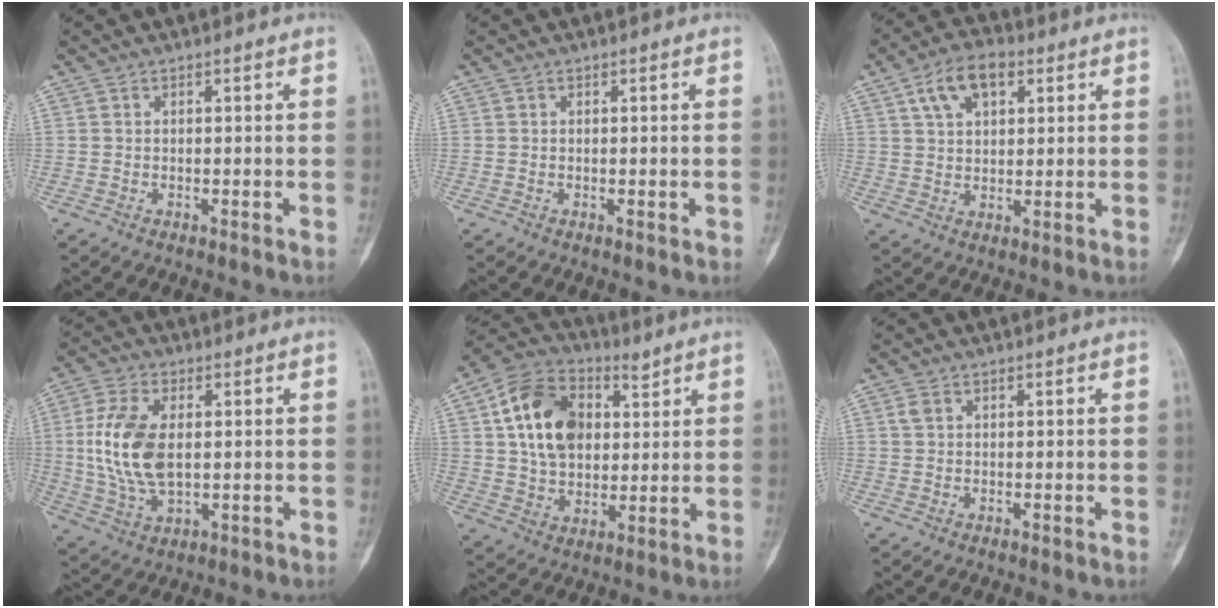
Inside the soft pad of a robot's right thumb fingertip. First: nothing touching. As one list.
[{"total": 0.6, "force": [-0.1, 0.2, 0.5], "torque": [-0.004, -0.001, 0.000]}, {"total": 8.9, "force": [3.9, 5.1, 6.2], "torque": [-0.095, 0.006, 0.065]}, {"total": 12.8, "force": [0.8, 7.1, 10.6], "torque": [-0.220, -0.002, 0.019]}, {"total": 15.6, "force": [4.9, 10.7, 10.1], "torque": [-0.156, -0.004, 0.086]}, {"total": 0.9, "force": [0.2, 0.6, 0.6], "torque": [-0.011, 0.004, 0.002]}]